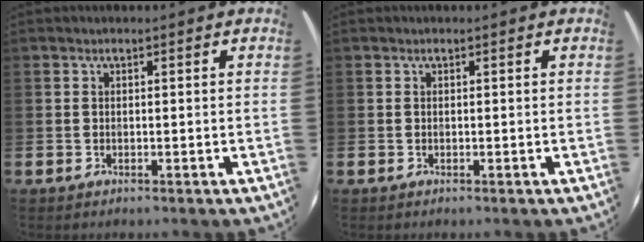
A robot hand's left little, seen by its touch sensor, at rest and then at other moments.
{"total": 0.0}